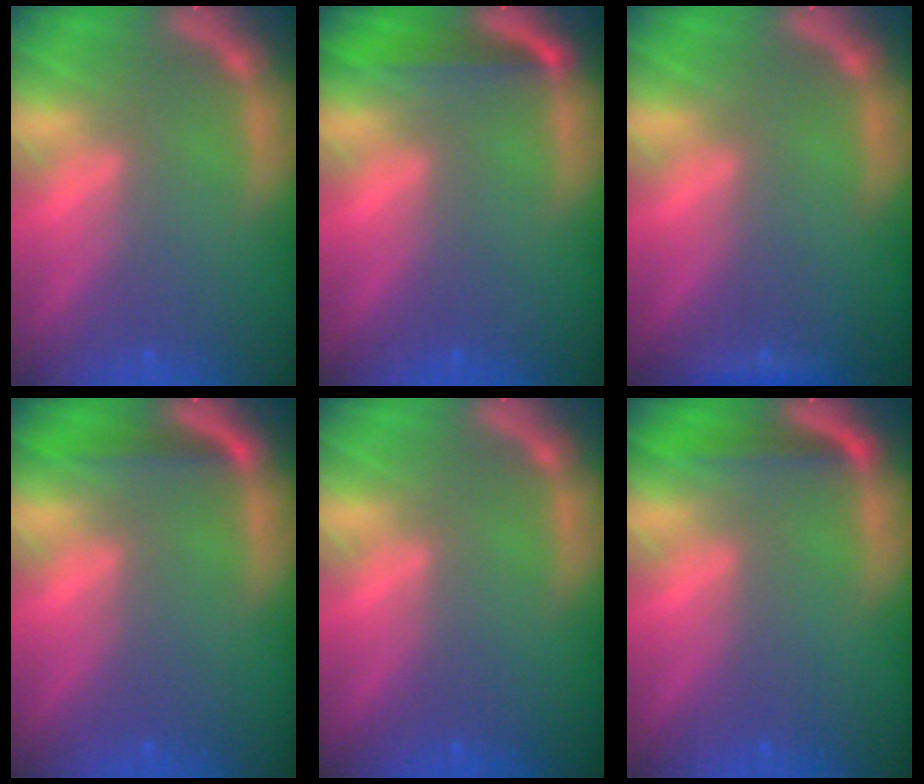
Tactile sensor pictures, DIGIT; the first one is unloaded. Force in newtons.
{"total": 3.0}
{"total": 0.9}
{"total": 1.9}
{"total": 0.0}
{"total": 2.5}